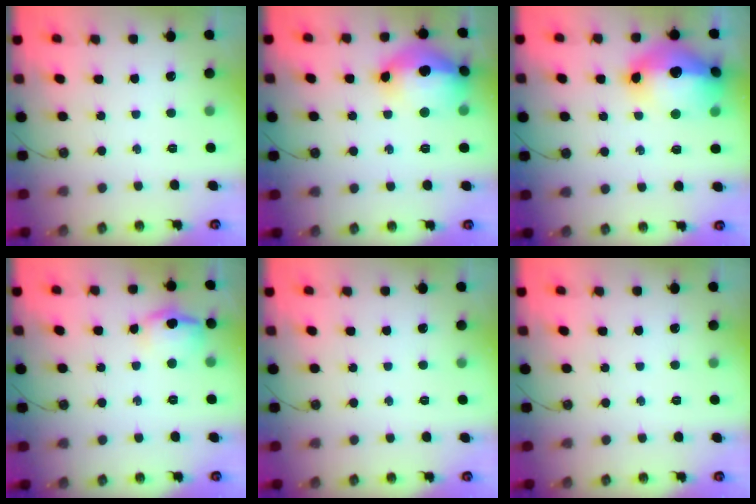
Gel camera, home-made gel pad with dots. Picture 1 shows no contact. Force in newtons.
{"total": 20.0, "press": 18.6, "slide": 7.3}
{"total": 25.2, "press": 21.8, "slide": 12.7}
{"total": 10.2, "press": 10.1, "slide": 1.4}
{"total": 0.0}
{"total": 0.0}